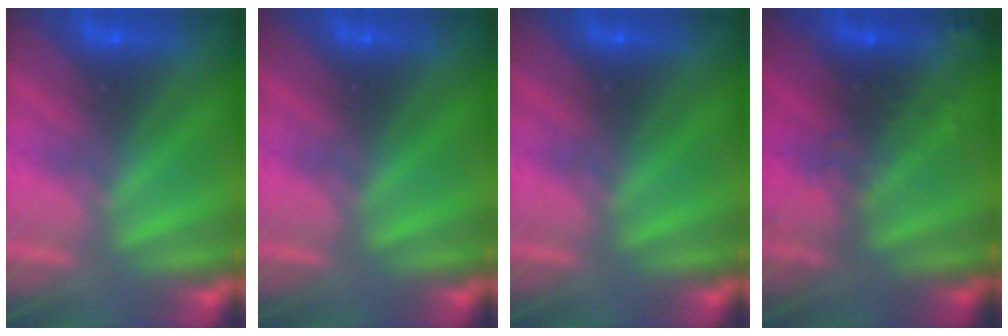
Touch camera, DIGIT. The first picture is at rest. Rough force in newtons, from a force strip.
{"total": 0.0}
{"total": 0.0}
{"total": 3.3}